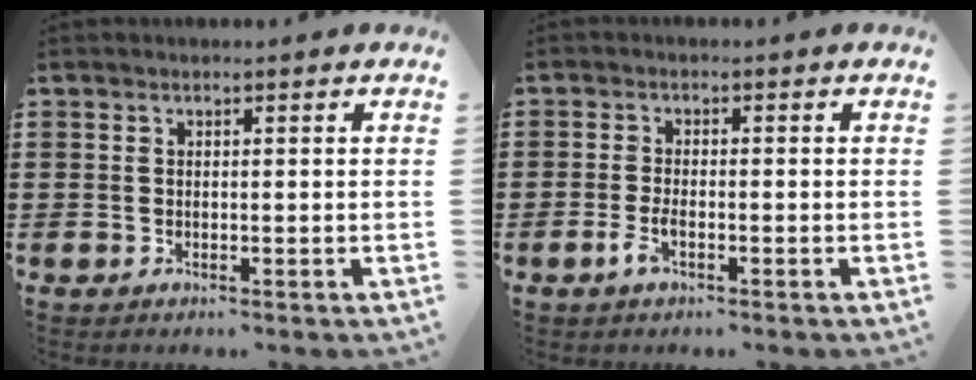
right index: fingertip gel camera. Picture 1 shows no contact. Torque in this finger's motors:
{"motor_torque": [1.10, 1.04, 0.08, 0.05]}